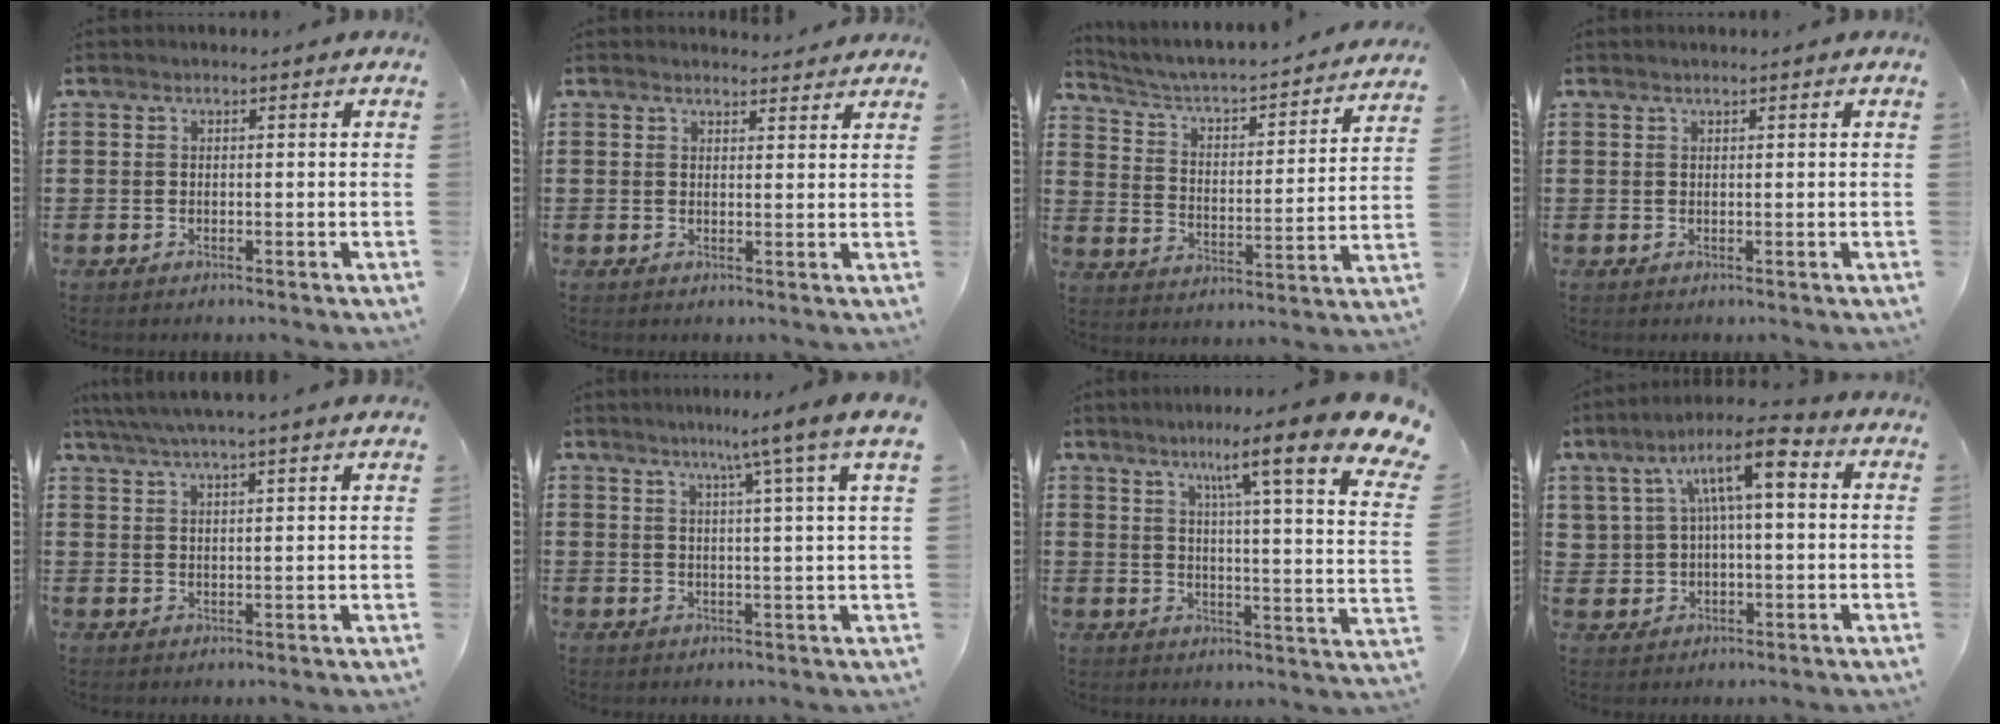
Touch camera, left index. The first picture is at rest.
{"total": 2.1, "force": [2.0, 0.3, 0.1], "torque": [-0.007, -0.001, 0.040]}
{"total": 3.1, "force": [2.9, 0.5, 1.2], "torque": [-0.043, -0.034, 0.035]}
{"total": 0.6, "force": [0.5, -0.1, 0.2], "torque": [-0.005, -0.003, 0.012]}
{"total": 4.3, "force": [3.9, -0.4, 1.7], "torque": [-0.045, -0.015, 0.070]}
{"total": 6.5, "force": [4.4, -1.6, 4.5], "torque": [-0.082, -0.021, 0.066]}
{"total": 12.4, "force": [8.1, 0.6, 9.4], "torque": [-0.157, -0.054, 0.115]}
{"total": 9.3, "force": [3.6, 3.7, 7.8], "torque": [-0.149, 0.004, 0.058]}